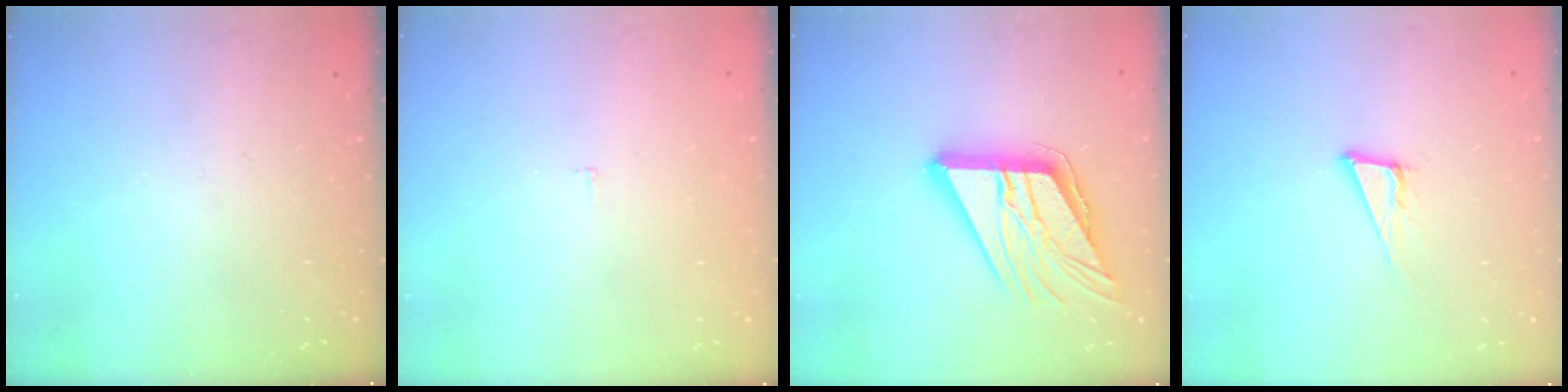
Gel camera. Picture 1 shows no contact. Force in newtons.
{"total": 2.3, "press": 2.3, "slide": 0.2}
{"total": 17.3, "press": 17.1, "slide": 2.7}
{"total": 8.3, "press": 7.6, "slide": 3.4}